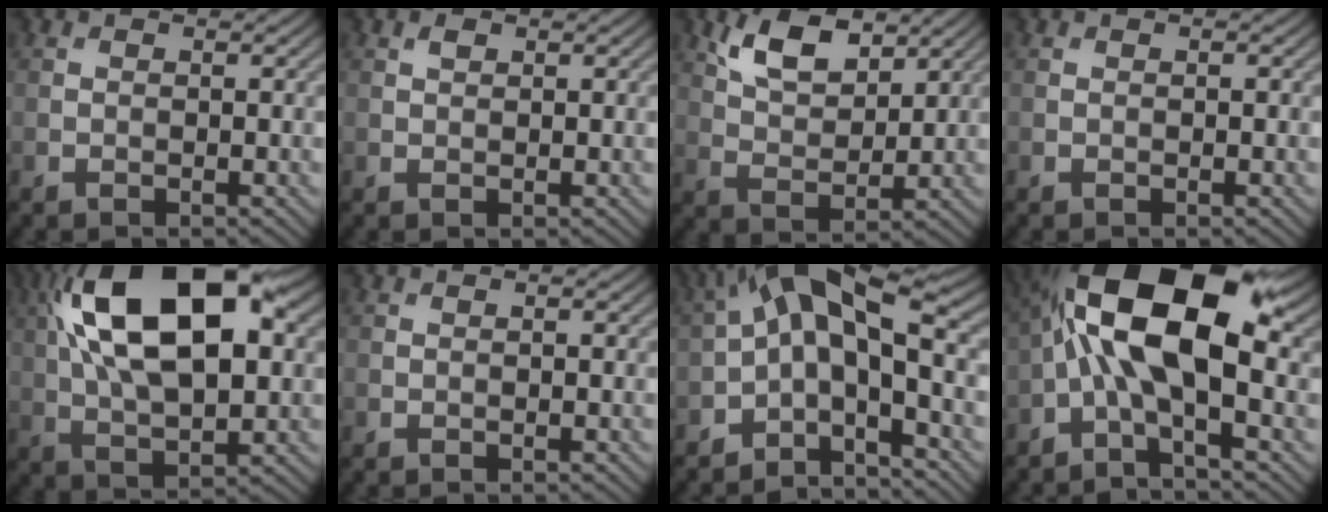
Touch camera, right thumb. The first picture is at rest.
{"total": 0.8, "force": [0.5, 0.4, 0.5], "torque": [-0.013, 0.000, 0.010]}
{"total": 7.2, "force": [4.3, 3.4, 4.6], "torque": [-0.096, -0.003, 0.085]}
{"total": 0.0}
{"total": 18.3, "force": [5.4, 8.8, 15.1], "torque": [-0.284, 0.037, 0.078]}
{"total": 0.0}
{"total": 11.2, "force": [-0.8, 4.7, 10.2], "torque": [-0.174, 0.024, -0.034]}
{"total": 15.0, "force": [1.2, 6.3, 13.5], "torque": [-0.247, 0.024, 0.006]}